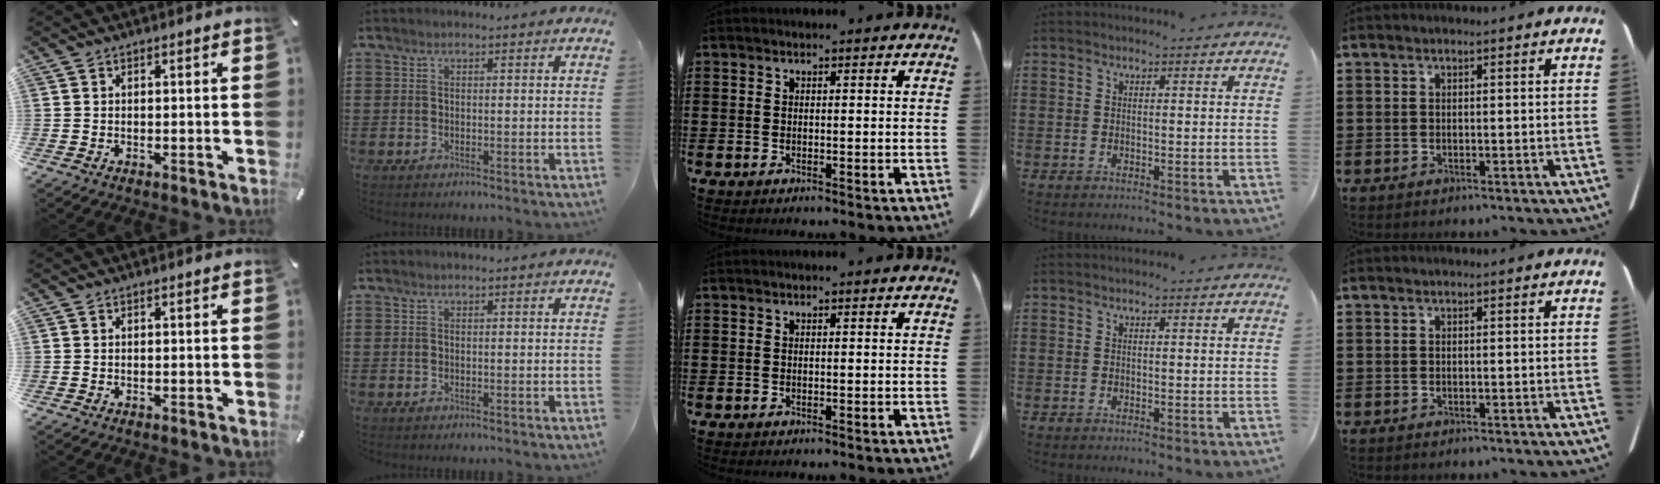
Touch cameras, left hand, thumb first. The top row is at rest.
{}